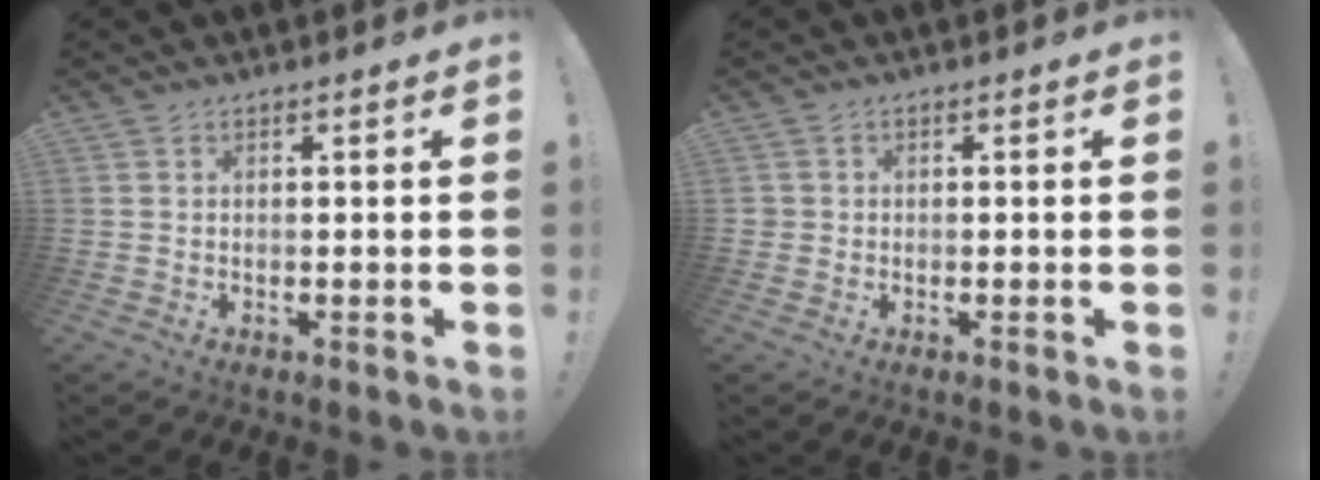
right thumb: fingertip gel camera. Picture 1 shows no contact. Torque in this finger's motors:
{"motor_torque": [-0.01, 0.18, 0.08, -0.40, 0.07]}